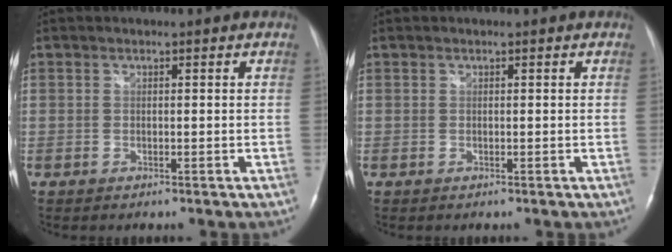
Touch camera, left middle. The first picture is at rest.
{"total": 0.0}